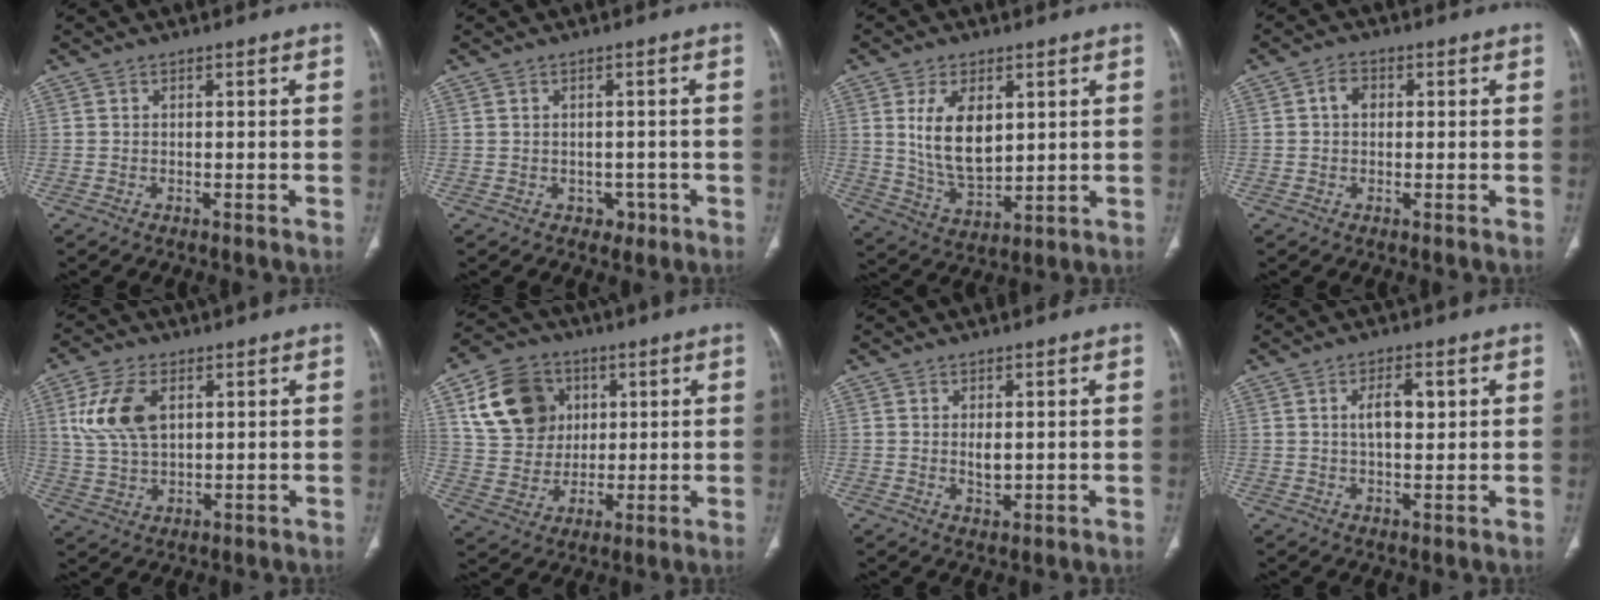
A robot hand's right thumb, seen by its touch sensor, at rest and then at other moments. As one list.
[{"total": 2.7, "force": [-0.7, 2.4, 1.1], "torque": [-0.002, 0.005, -0.002]}, {"total": 11.6, "force": [3.0, 6.5, 9.1], "torque": [-0.148, -0.022, 0.069]}, {"total": 3.0, "force": [0.5, 2.3, 1.9], "torque": [-0.025, 0.012, 0.006]}, {"total": 10.3, "force": [3.2, 6.0, 7.8], "torque": [-0.158, -0.006, 0.065]}, {"total": 16.1, "force": [4.8, 13.3, 7.5], "torque": [-0.110, 0.002, 0.093]}, {"total": 2.5, "force": [0.4, 1.3, 2.1], "torque": [-0.033, -0.009, 0.011]}, {"total": 5.2, "force": [1.4, 2.2, 4.4], "torque": [-0.070, -0.003, 0.023]}]